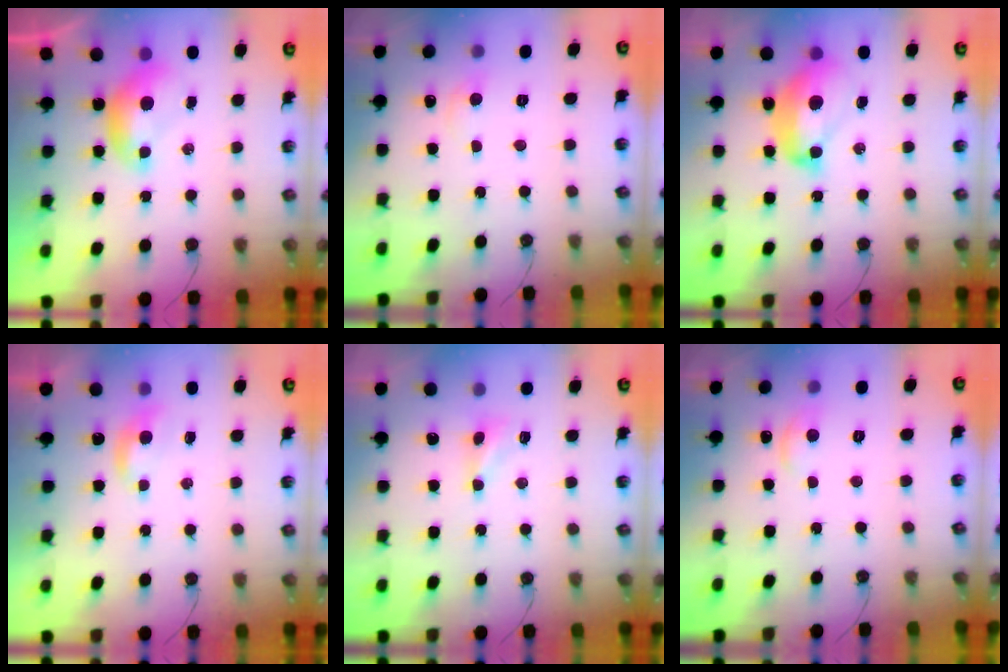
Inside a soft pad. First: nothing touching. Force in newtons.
{"total": 1.1, "press": 0.9, "slide": 0.7}
{"total": 9.2, "press": 9.1, "slide": 1.2}
{"total": 1.2, "press": 1.2, "slide": 0.4}
{"total": 1.6, "press": 1.5, "slide": 0.5}
{"total": 1.4, "press": 1.0, "slide": 1.0}